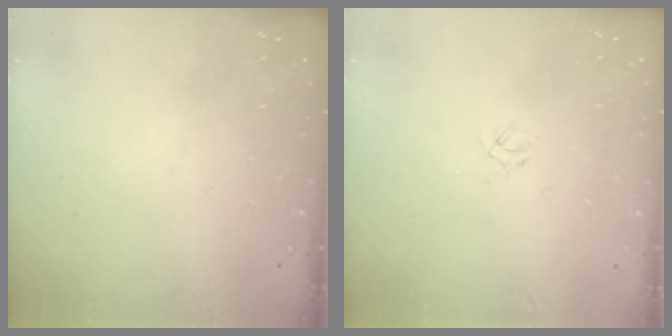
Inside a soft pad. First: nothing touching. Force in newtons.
{"total": 2.0, "press": 2.0, "slide": 0.4}